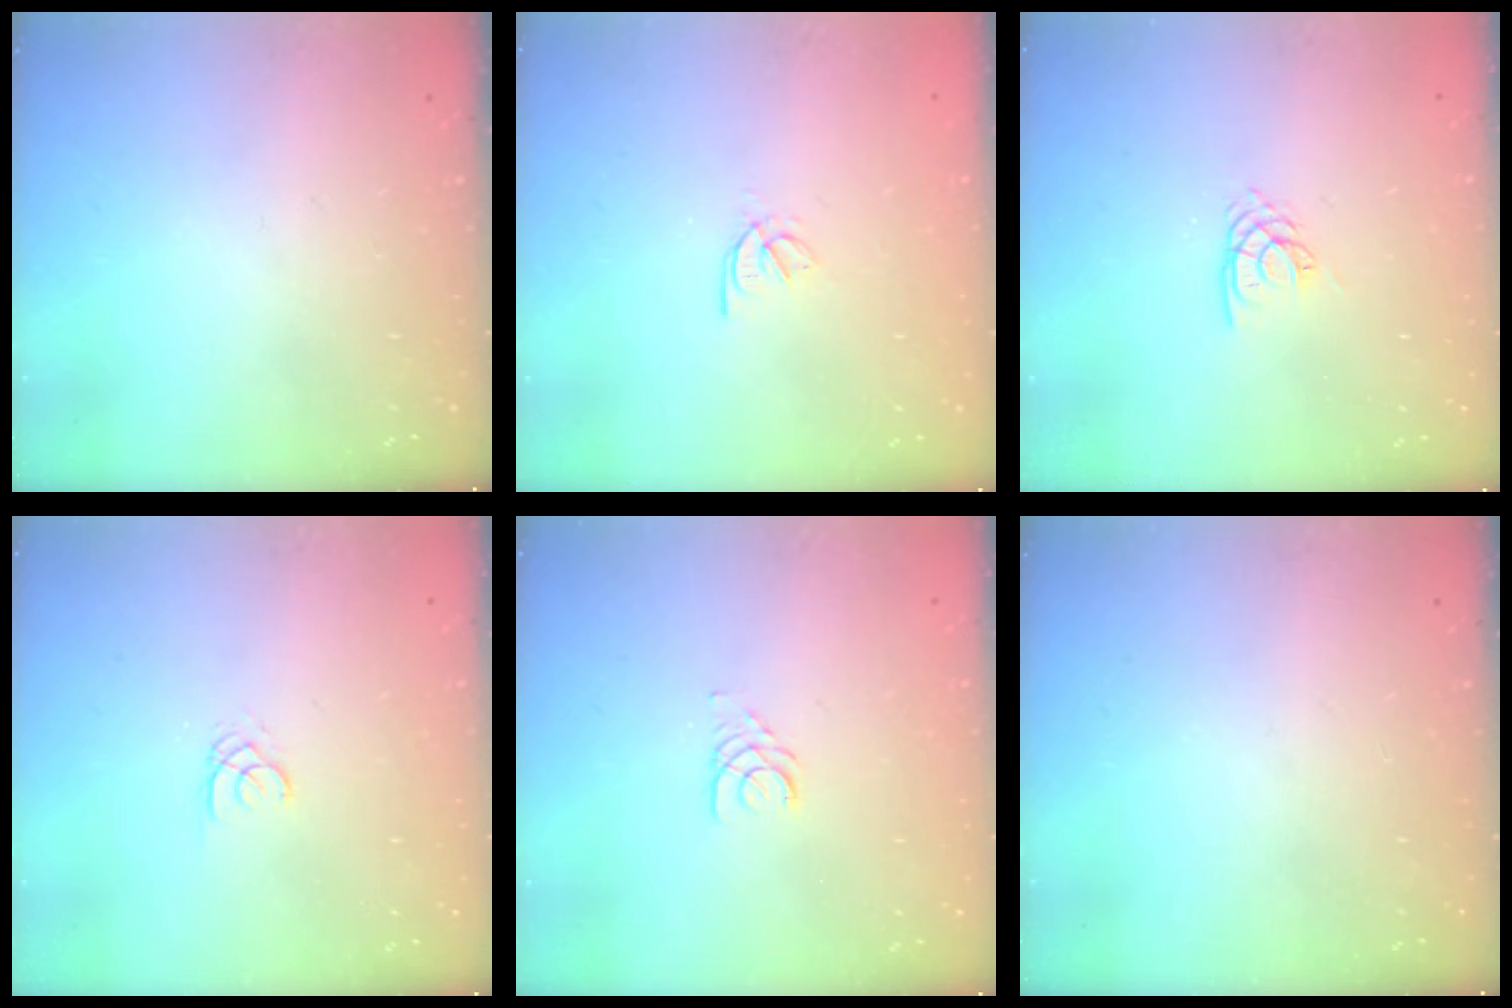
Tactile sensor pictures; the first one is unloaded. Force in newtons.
{"total": 2.5, "press": 2.4, "slide": 0.5}
{"total": 2.7, "press": 2.7, "slide": 0.1}
{"total": 1.7, "press": 1.7, "slide": 0.2}
{"total": 2.5, "press": 2.5, "slide": 0.3}
{"total": 0.0}